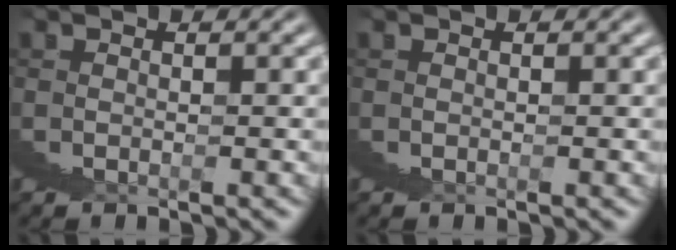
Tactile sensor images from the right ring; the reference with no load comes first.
{"total": 0.0}